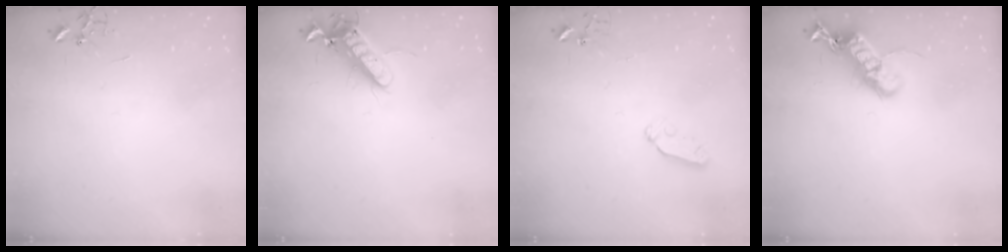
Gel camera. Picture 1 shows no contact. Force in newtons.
{"total": 12.4, "press": 12.3, "slide": 2.0}
{"total": 3.6, "press": 3.5, "slide": 0.5}
{"total": 17.2, "press": 17.2, "slide": 0.8}